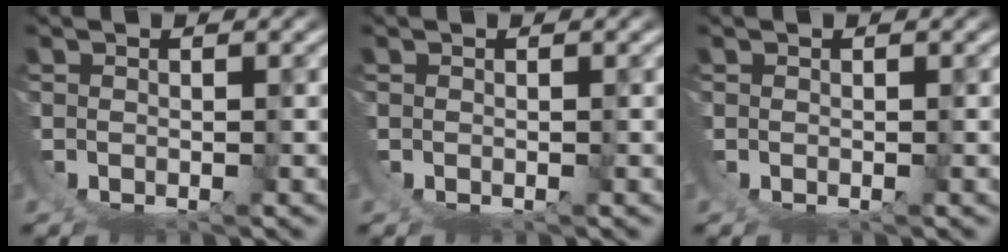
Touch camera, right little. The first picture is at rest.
{"total": 0.0}
{"total": 0.0}